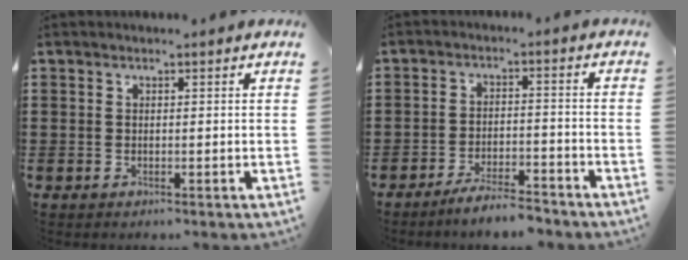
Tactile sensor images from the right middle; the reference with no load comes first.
{"total": 4.8, "force": [-4.6, 0.0, 1.5], "torque": [-0.033, -0.005, -0.090]}